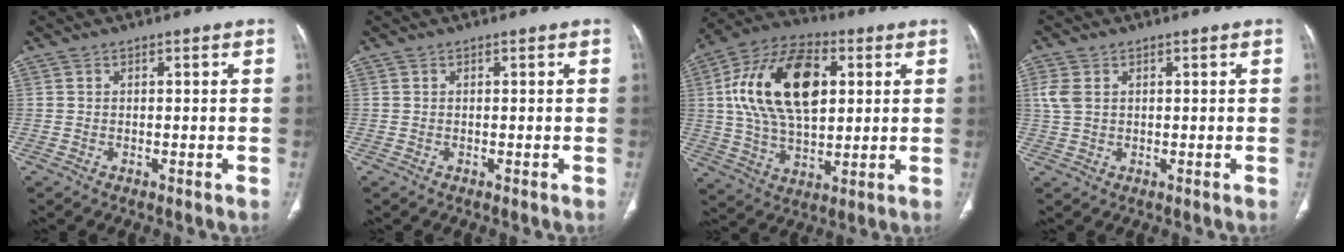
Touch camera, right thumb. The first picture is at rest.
{"total": 0.0}
{"total": 21.7, "force": [4.8, 12.4, 17.1], "torque": [-0.291, 0.007, 0.079]}
{"total": 3.6, "force": [0.8, 2.8, 2.2], "torque": [-0.053, 0.004, 0.020]}